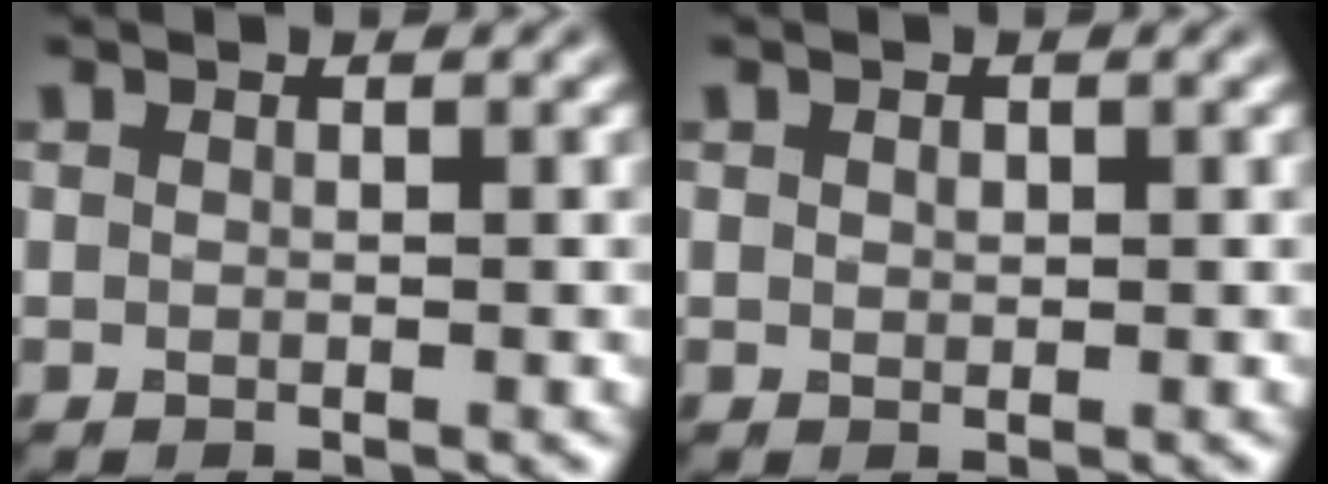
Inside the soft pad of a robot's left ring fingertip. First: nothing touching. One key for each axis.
{"total": 0.6, "fx": 0.3, "fy": 0.5, "fz": 0.3, "tx": -0.007, "ty": 0.000, "tz": 0.005}